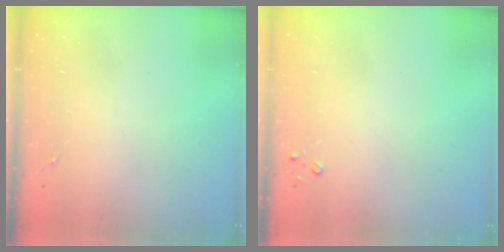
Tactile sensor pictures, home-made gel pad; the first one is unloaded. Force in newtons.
{"total": 2.3, "press": 2.3, "slide": 0.3}